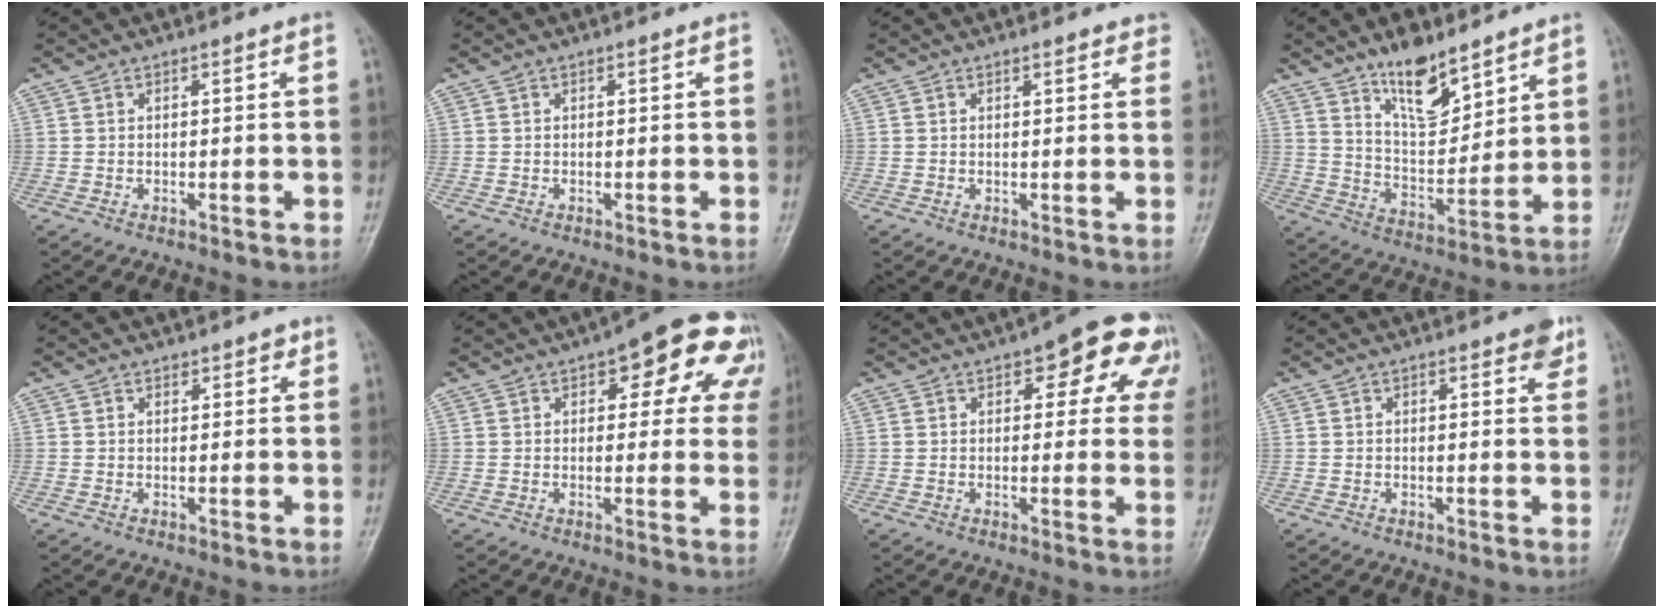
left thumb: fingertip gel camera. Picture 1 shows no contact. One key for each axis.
{"total": 0.0}
{"total": 2.6, "fx": 2.0, "fy": 1.0, "fz": 1.3, "tx": 0.003, "ty": -0.002, "tz": 0.019}
{"total": 11.8, "fx": 8.5, "fy": 4.8, "fz": 6.6, "tx": -0.085, "ty": -0.070, "tz": 0.158}
{"total": 1.9, "fx": 1.3, "fy": 1.2, "fz": 0.7, "tx": 0.009, "ty": -0.005, "tz": 0.014}
{"total": 14.9, "fx": 6.4, "fy": 6.8, "fz": 11.7, "tx": -0.094, "ty": 0.003, "tz": 0.070}
{"total": 12.6, "fx": 5.6, "fy": 5.9, "fz": 9.6, "tx": -0.065, "ty": 0.002, "tz": 0.058}
{"total": 3.3, "fx": 2.0, "fy": 1.3, "fz": 2.3, "tx": -0.016, "ty": -0.006, "tz": 0.021}